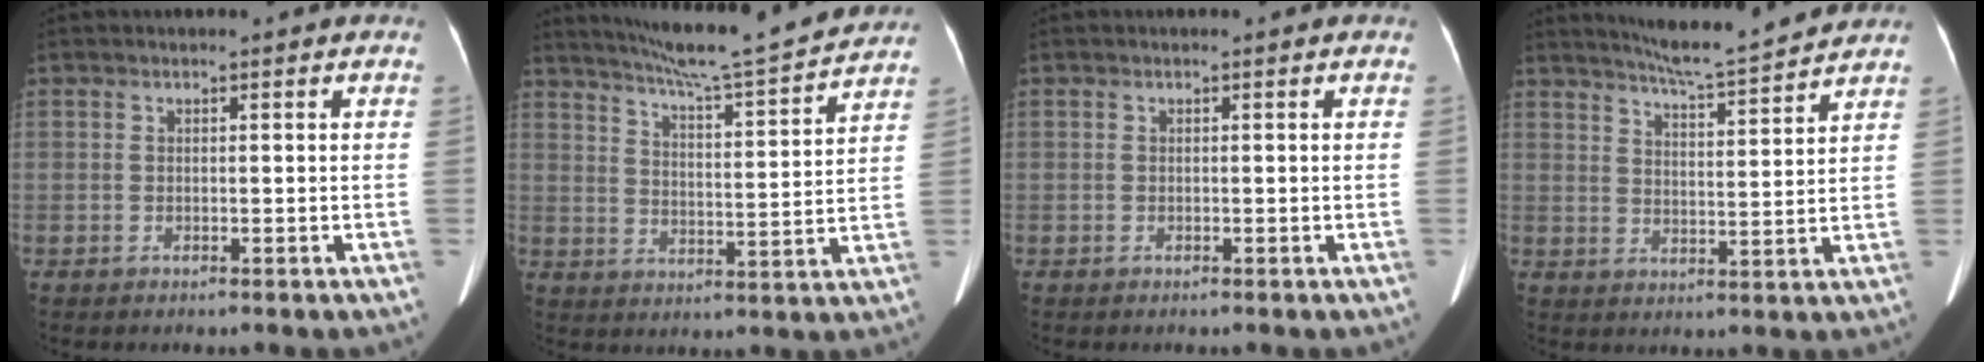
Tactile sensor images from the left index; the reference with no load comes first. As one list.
[{"total": 16.7, "force": [15.3, -0.5, 6.7], "torque": [-0.116, -0.009, 0.217]}, {"total": 0.0}, {"total": 10.2, "force": [9.6, -0.5, 3.4], "torque": [-0.064, 0.002, 0.145]}]